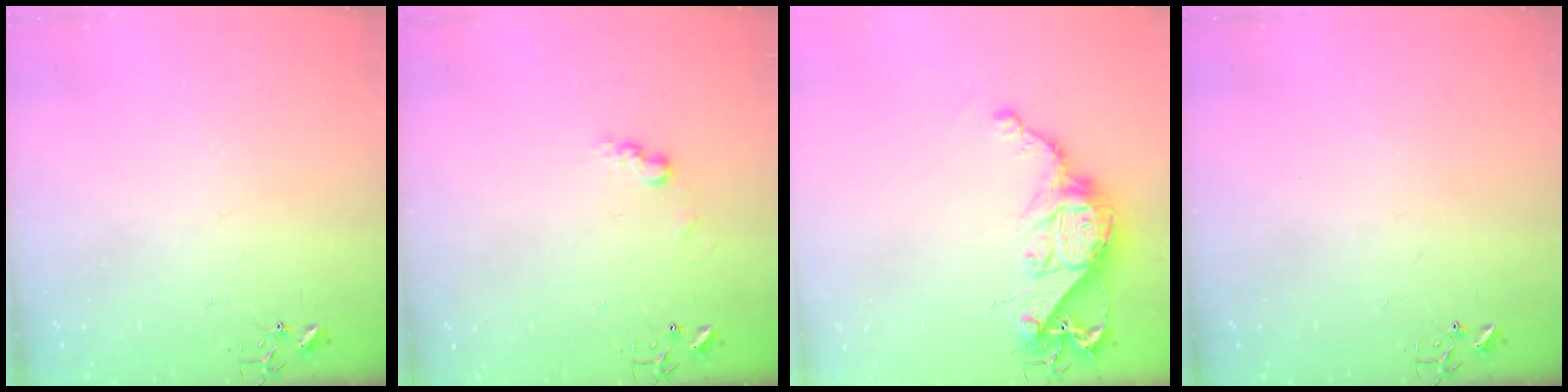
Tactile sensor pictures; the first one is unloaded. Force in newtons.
{"total": 6.4, "press": 6.4, "slide": 0.5}
{"total": 12.8, "press": 12.7, "slide": 1.0}
{"total": 0.0}